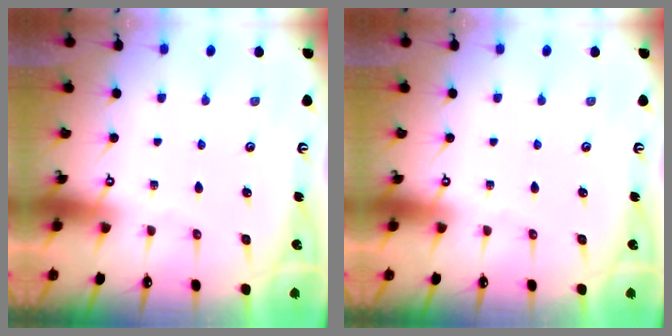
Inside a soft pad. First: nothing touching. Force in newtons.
{"total": 0.0}